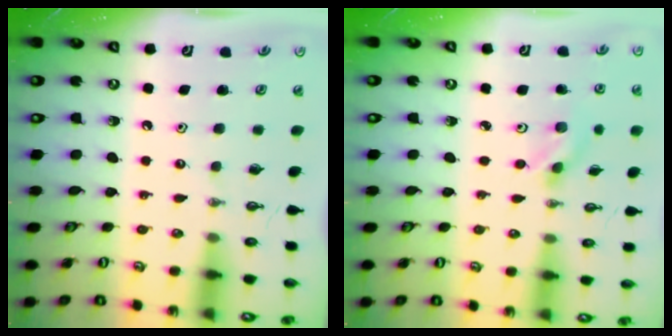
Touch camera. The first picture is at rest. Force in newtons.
{"total": 2.0, "press": 1.9, "slide": 0.6}